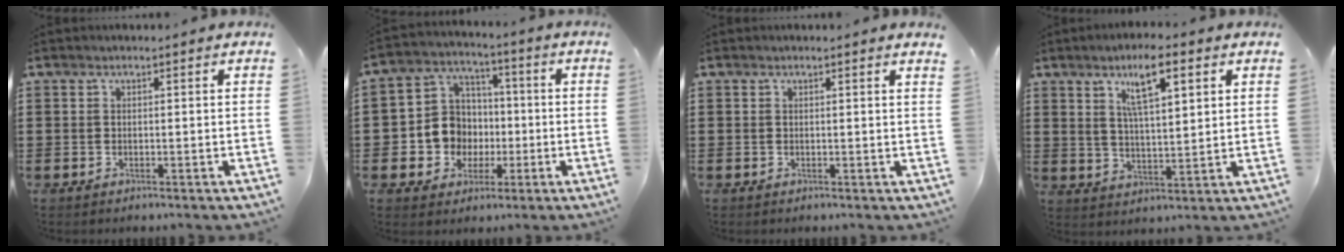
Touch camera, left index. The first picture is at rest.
{"total": 8.6, "force": [-0.7, 8.3, 2.3], "torque": [-0.084, 0.010, -0.006]}
{"total": 0.6, "force": [0.4, -0.2, 0.4], "torque": [-0.009, -0.004, 0.009]}
{"total": 8.6, "force": [4.4, 2.1, 7.0], "torque": [-0.130, 0.003, 0.072]}